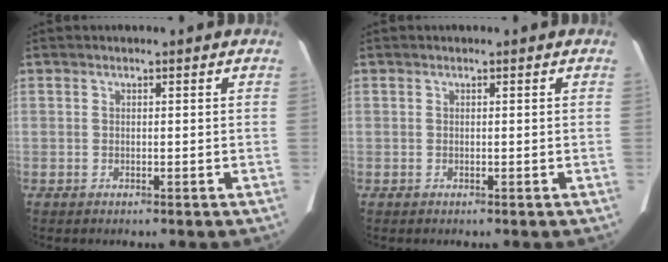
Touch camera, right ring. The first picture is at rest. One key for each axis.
{"total": 0.0}